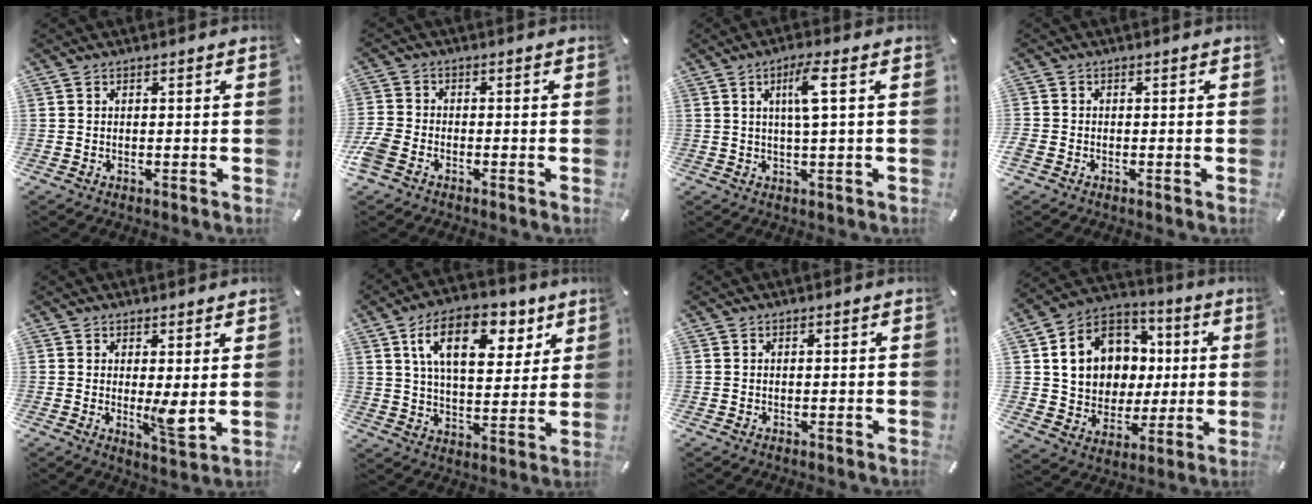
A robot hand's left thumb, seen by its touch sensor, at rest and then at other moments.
{"total": 4.4, "force": [-2.5, 2.9, 2.2], "torque": [-0.057, 0.007, -0.051]}
{"total": 6.7, "force": [1.6, 0.5, 6.5], "torque": [-0.120, -0.002, 0.020]}
{"total": 1.4, "force": [-0.9, 1.1, 0.3], "torque": [-0.002, 0.005, -0.019]}
{"total": 5.1, "force": [0.5, 1.1, 5.0], "torque": [-0.083, -0.029, 0.009]}
{"total": 16.2, "force": [8.1, 9.1, 10.6], "torque": [-0.160, -0.021, 0.137]}
{"total": 0.0}
{"total": 15.2, "force": [2.4, 13.2, 7.0], "torque": [-0.123, -0.007, 0.055]}